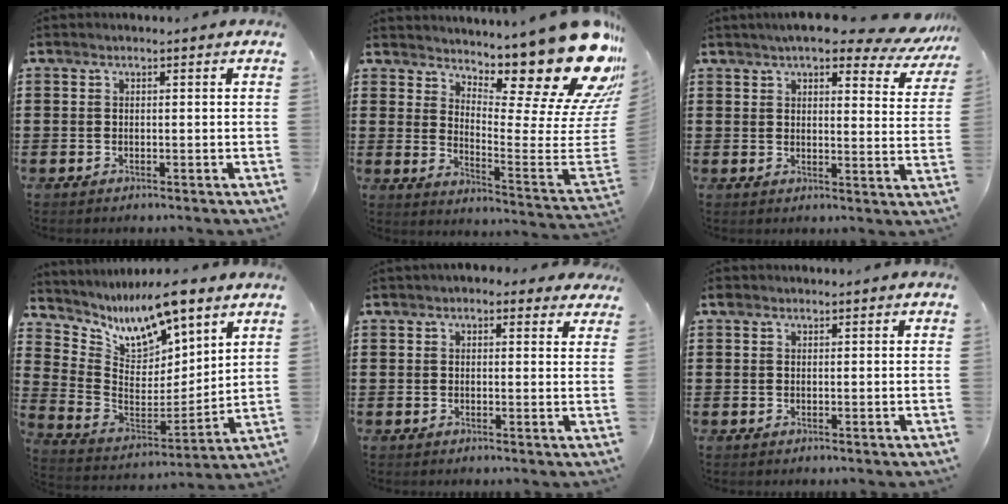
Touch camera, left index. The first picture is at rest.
{"total": 17.0, "force": [12.5, 3.2, 11.0], "torque": [-0.149, -0.108, 0.201]}
{"total": 7.1, "force": [6.1, 1.4, 3.3], "torque": [-0.066, -0.021, 0.107]}
{"total": 8.9, "force": [7.9, 3.0, 2.8], "torque": [-0.088, -0.051, 0.142]}
{"total": 2.3, "force": [1.7, 1.4, 0.4], "torque": [-0.009, 0.004, 0.029]}
{"total": 0.7, "force": [0.4, 0.6, 0.2], "torque": [-0.007, 0.005, 0.008]}